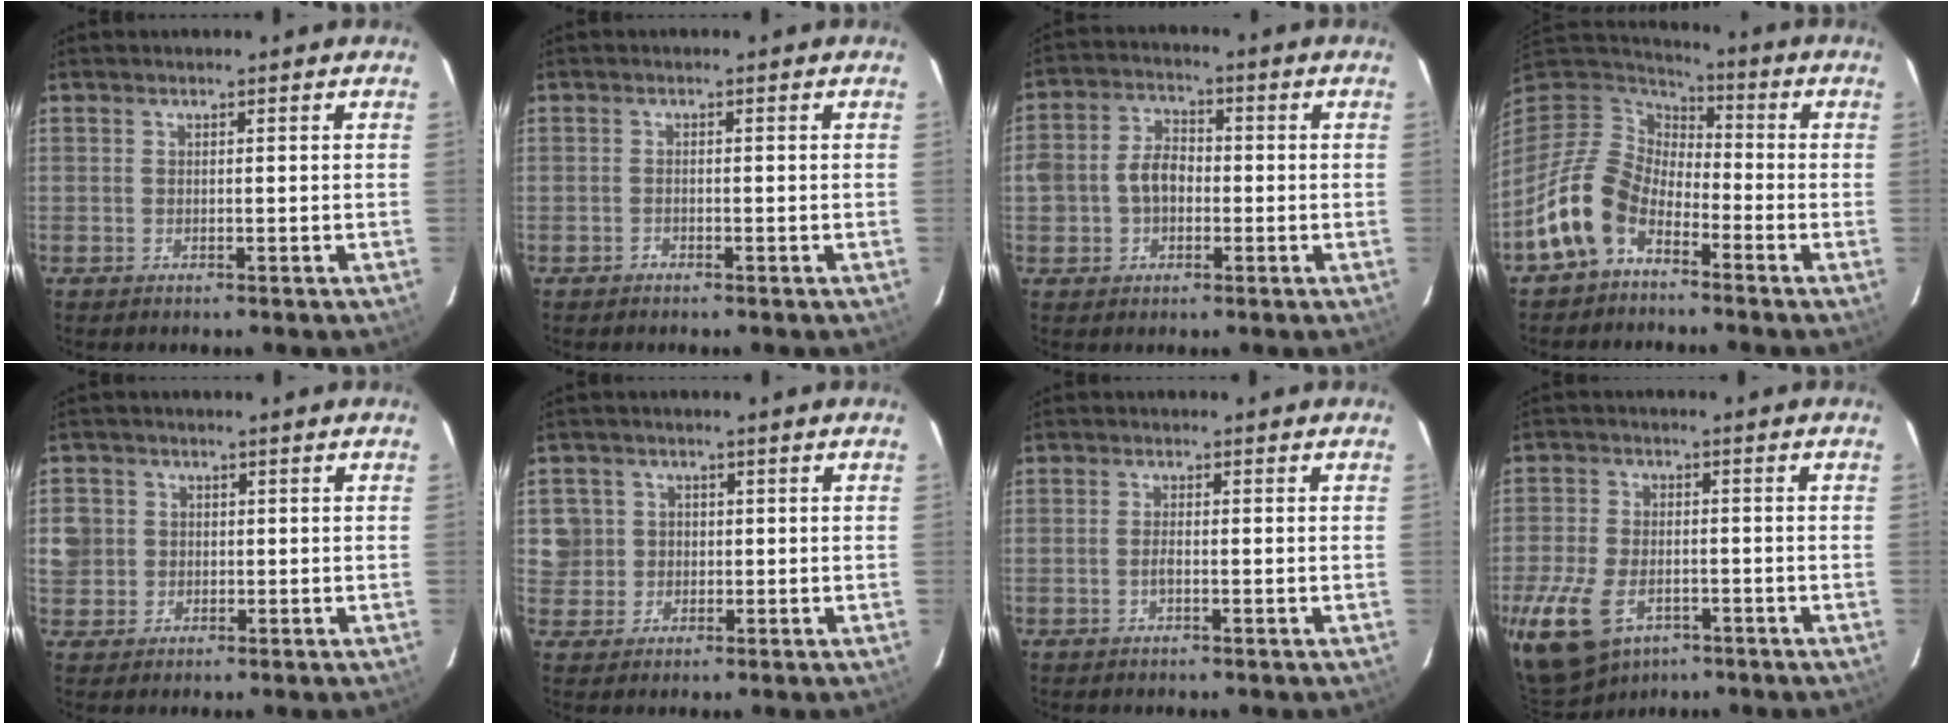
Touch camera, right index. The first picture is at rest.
{"total": 0.7, "force": [-0.6, 0.4, -0.1], "torque": [0.000, 0.004, -0.012]}
{"total": 7.2, "force": [-1.2, 5.6, 4.3], "torque": [-0.090, 0.019, -0.016]}
{"total": 13.1, "force": [-7.3, 8.2, 7.1], "torque": [-0.158, 0.010, -0.142]}
{"total": 5.7, "force": [-0.2, 5.5, 1.4], "torque": [-0.036, 0.023, 0.002]}
{"total": 5.3, "force": [0.2, 5.2, 0.7], "torque": [-0.005, 0.024, 0.011]}
{"total": 1.3, "force": [-0.5, 0.4, 1.2], "torque": [-0.026, 0.001, -0.011]}
{"total": 15.0, "force": [-7.6, 9.2, 9.1], "torque": [-0.232, -0.033, -0.129]}